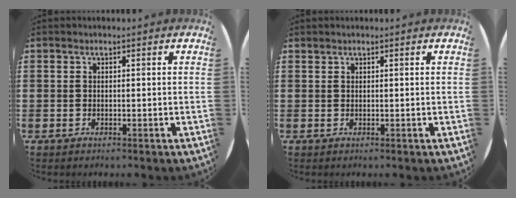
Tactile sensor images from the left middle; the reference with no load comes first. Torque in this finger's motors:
{"motor_torque": [-0.23, -0.10, -0.07, 0.01]}